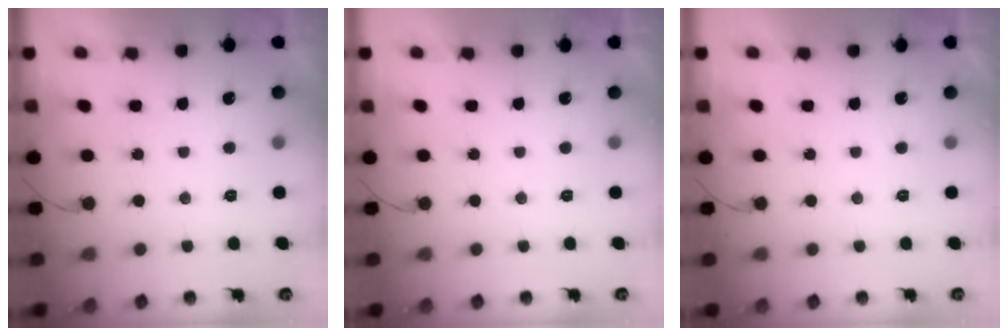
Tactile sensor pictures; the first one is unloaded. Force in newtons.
{"total": 1.7, "press": 1.7, "slide": 0.0}
{"total": 1.8, "press": 1.7, "slide": 0.0}